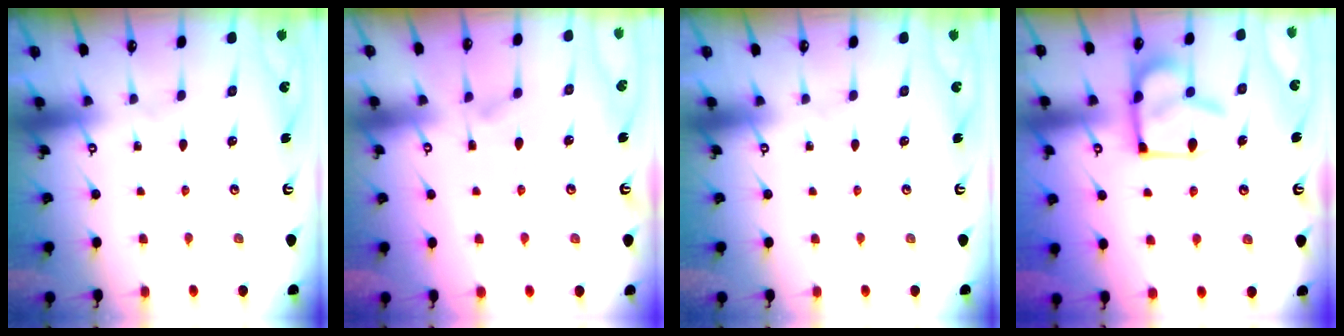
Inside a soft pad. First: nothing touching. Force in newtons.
{"total": 1.6, "press": 1.1, "slide": 1.2}
{"total": 0.0}
{"total": 14.9, "press": 14.8, "slide": 1.7}